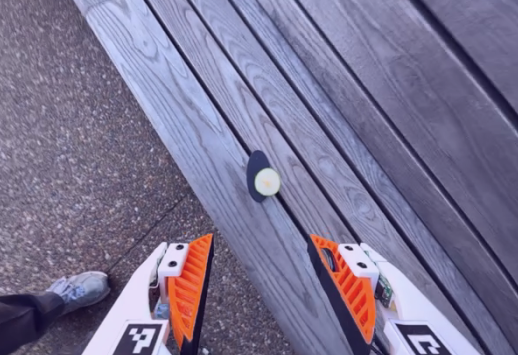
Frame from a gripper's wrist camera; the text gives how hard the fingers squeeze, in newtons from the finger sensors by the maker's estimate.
{"total": 0.0}